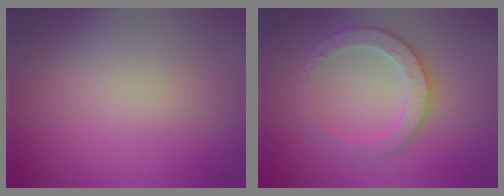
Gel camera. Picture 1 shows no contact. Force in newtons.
{"total": 3.4, "press": 3.3, "slide": 0.6}